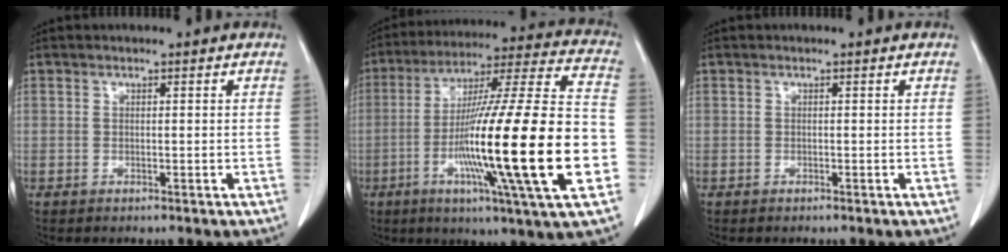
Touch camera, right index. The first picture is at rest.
{"total": 27.9, "force": [-6.6, 0.5, 27.1], "torque": [-0.429, -0.027, -0.123]}
{"total": 0.0}